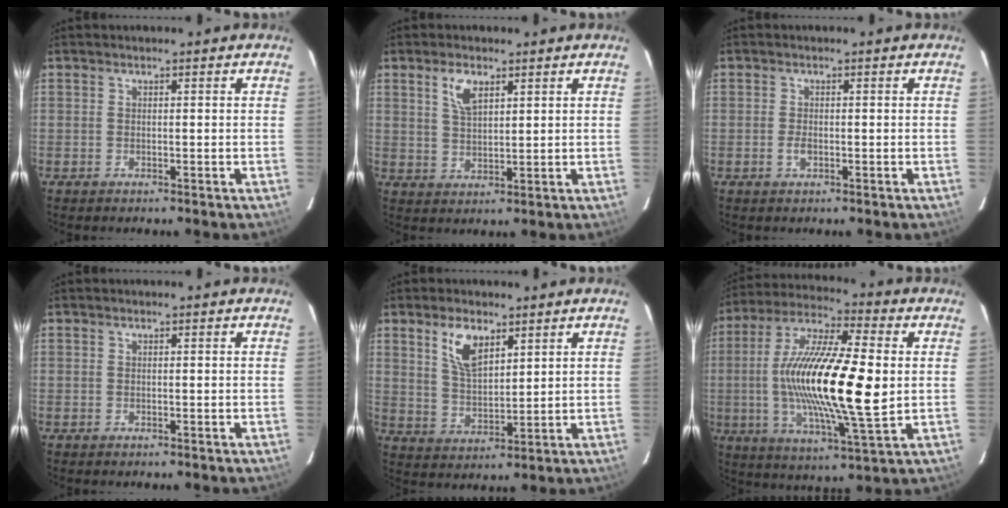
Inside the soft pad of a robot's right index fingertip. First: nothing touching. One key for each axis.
{"total": 5.0, "fx": 2.7, "fy": 2.3, "fz": 3.6, "tx": -0.065, "ty": 0.006, "tz": 0.053}
{"total": 1.6, "fx": -0.5, "fy": 0.9, "fz": 1.2, "tx": -0.025, "ty": 0.000, "tz": -0.010}
{"total": 0.0}
{"total": 7.6, "fx": 4.3, "fy": 3.6, "fz": 5.2, "tx": -0.097, "ty": 0.005, "tz": 0.088}
{"total": 22.4, "fx": 0.6, "fy": 4.6, "fz": 21.9, "tx": -0.411, "ty": 0.000, "tz": 0.000}